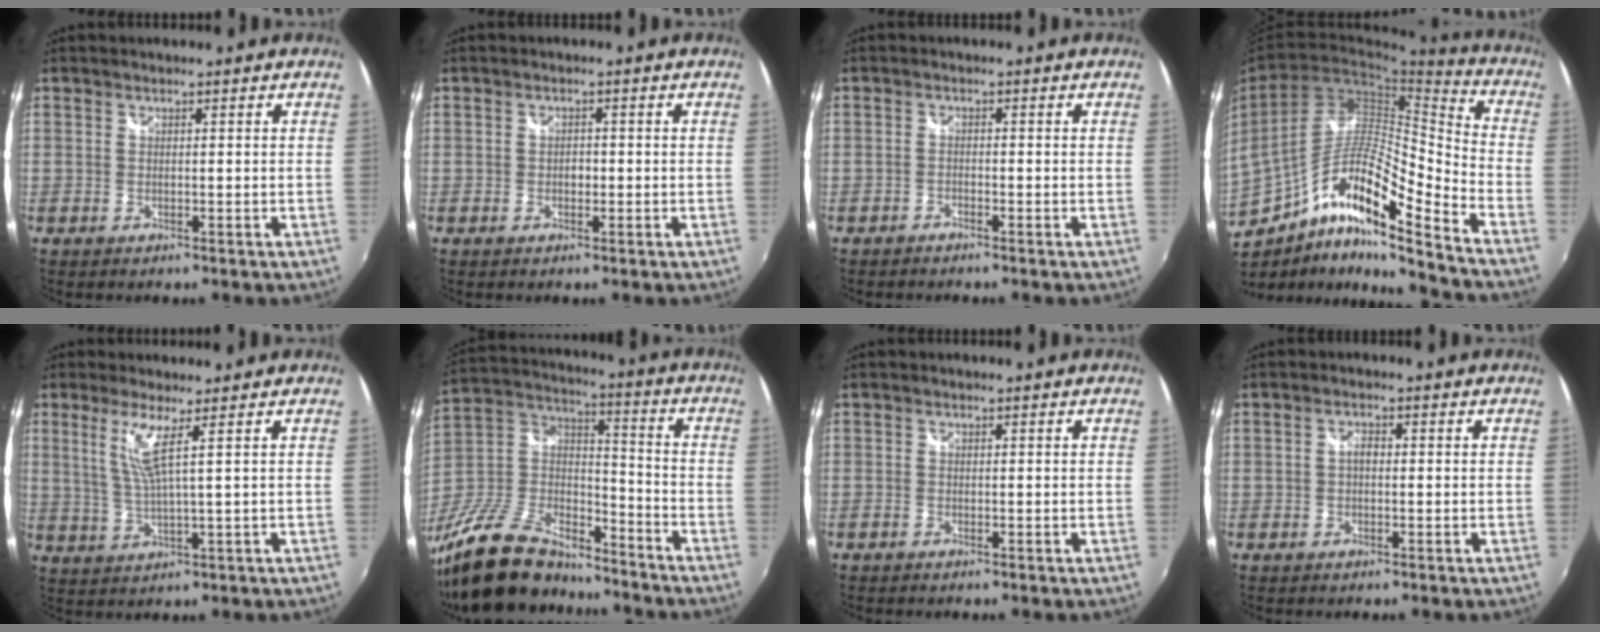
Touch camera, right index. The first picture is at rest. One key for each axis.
{"total": 1.2, "fx": -0.2, "fy": 1.0, "fz": 0.7, "tx": -0.011, "ty": 0.005, "tz": -0.003}
{"total": 1.2, "fx": -1.1, "fy": 0.2, "fz": 0.3, "tx": -0.012, "ty": -0.002, "tz": -0.026}
{"total": 17.8, "fx": -10.3, "fy": 2.9, "fz": 14.2, "tx": -0.256, "ty": -0.007, "tz": -0.189}
{"total": 5.2, "fx": 2.4, "fy": -0.8, "fz": 4.5, "tx": -0.090, "ty": -0.008, "tz": 0.051}
{"total": 25.3, "fx": -18.7, "fy": 11.2, "fz": 12.9, "tx": -0.286, "ty": 0.007, "tz": -0.317}
{"total": 0.6, "fx": -0.5, "fy": 0.3, "fz": 0.1, "tx": -0.004, "ty": -0.002, "tz": -0.014}
{"total": 1.5, "fx": -0.2, "fy": 0.8, "fz": 1.2, "tx": -0.022, "ty": 0.006, "tz": -0.007}